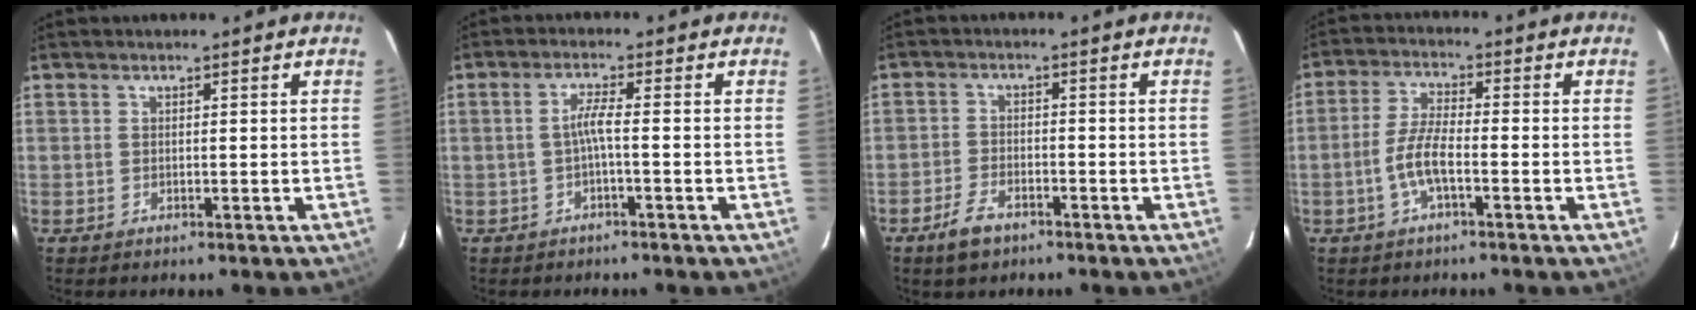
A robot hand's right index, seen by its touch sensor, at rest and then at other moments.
{"total": 2.6, "force": [-1.0, -0.3, 2.3], "torque": [-0.048, 0.003, -0.019]}
{"total": 5.2, "force": [-3.6, 2.6, 2.8], "torque": [-0.072, -0.003, -0.068]}
{"total": 6.9, "force": [-2.8, 1.5, 6.1], "torque": [-0.132, 0.005, -0.056]}